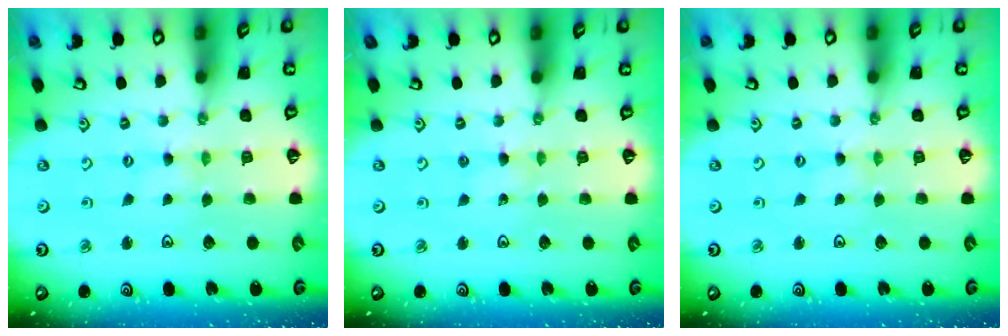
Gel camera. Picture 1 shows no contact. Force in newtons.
{"total": 2.4, "press": 2.3, "slide": 0.3}
{"total": 0.0}